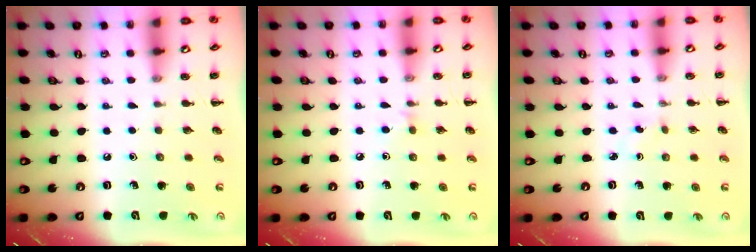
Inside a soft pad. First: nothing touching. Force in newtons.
{"total": 3.5, "press": 3.2, "slide": 1.5}
{"total": 1.3, "press": 1.1, "slide": 0.7}